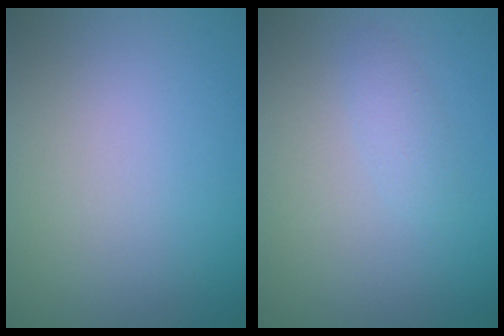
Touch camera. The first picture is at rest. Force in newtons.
{"total": 1.2, "press": 1.2, "slide": 0.0}